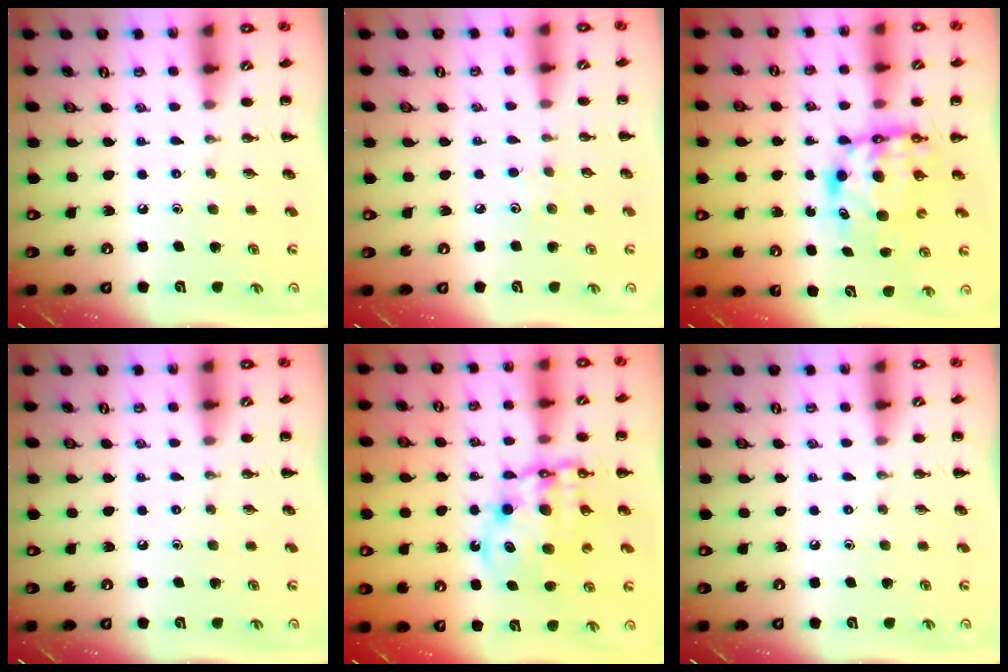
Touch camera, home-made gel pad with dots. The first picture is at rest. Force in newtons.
{"total": 2.9, "press": 2.9, "slide": 0.6}
{"total": 6.5, "press": 6.2, "slide": 1.9}
{"total": 0.0}
{"total": 11.6, "press": 11.4, "slide": 2.5}
{"total": 0.0}